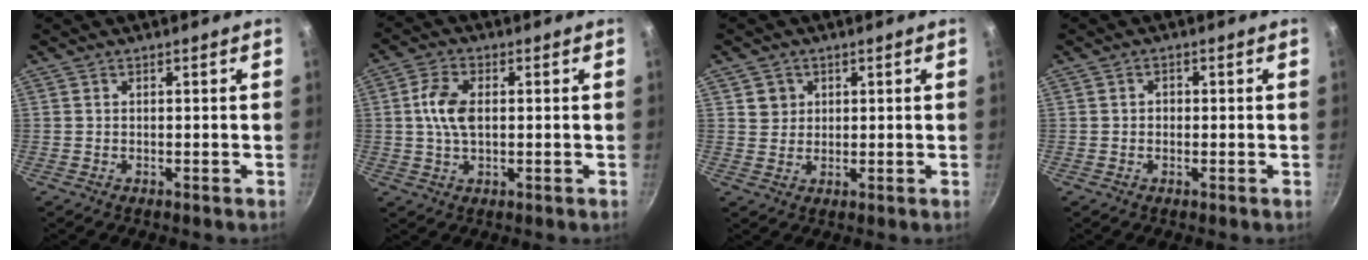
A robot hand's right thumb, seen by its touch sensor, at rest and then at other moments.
{"total": 6.9, "force": [0.6, 4.0, 5.5], "torque": [-0.102, 0.011, 0.008]}
{"total": 3.4, "force": [1.2, 3.2, 0.6], "torque": [0.012, 0.006, 0.019]}
{"total": 1.4, "force": [-0.1, 1.2, 0.6], "torque": [-0.006, 0.004, -0.003]}